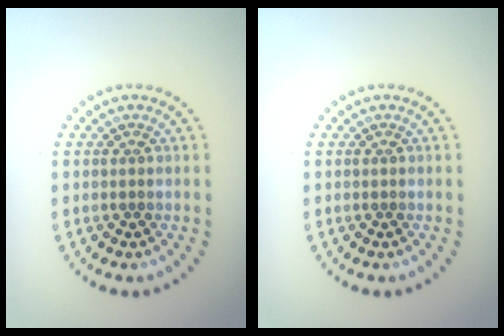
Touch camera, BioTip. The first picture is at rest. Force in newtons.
{"total": 0.0}